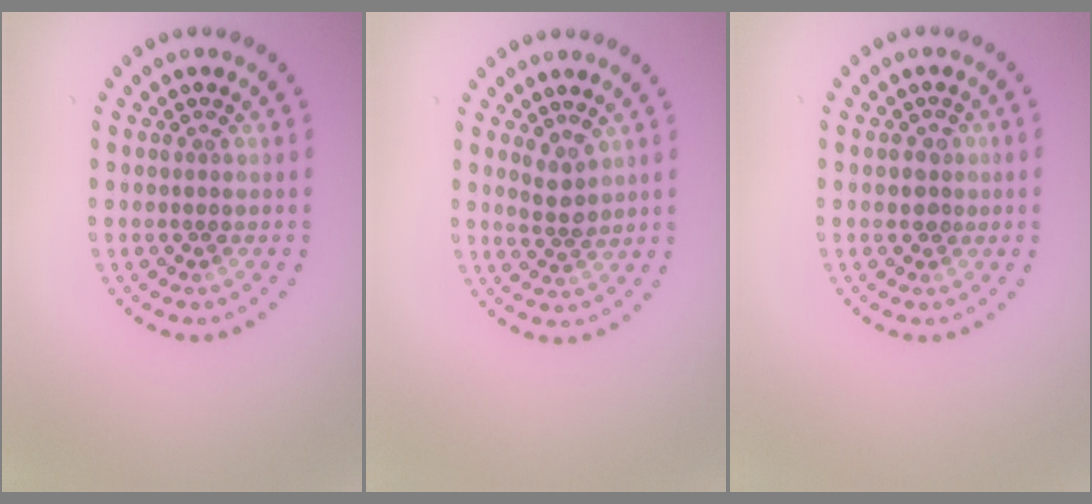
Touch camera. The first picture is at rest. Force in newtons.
{"total": 1.8, "press": 1.5, "slide": 1.0}
{"total": 1.6, "press": 1.4, "slide": 0.8}